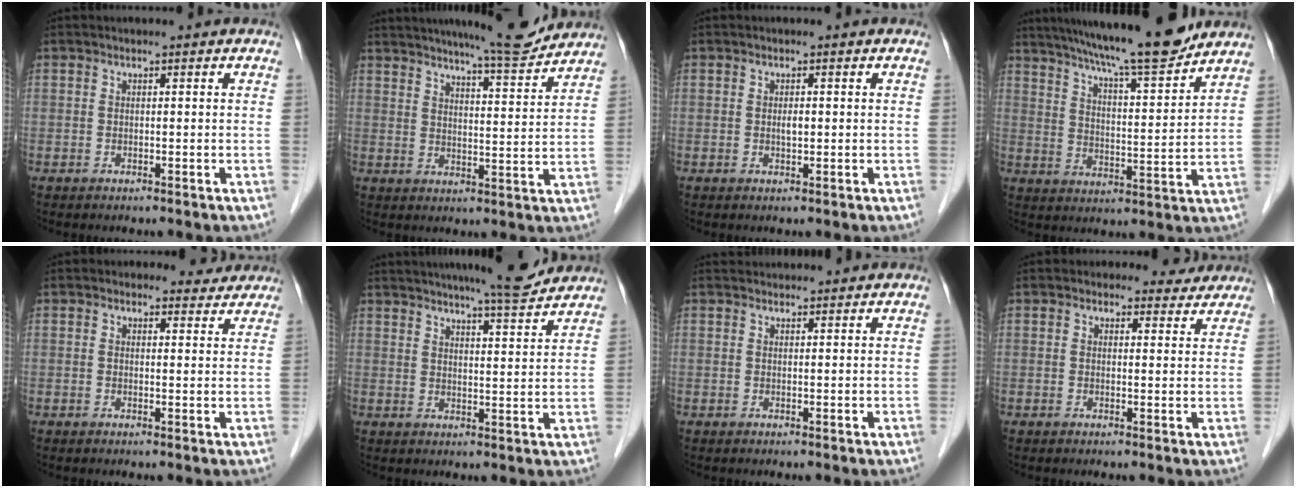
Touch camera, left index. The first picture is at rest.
{"total": 10.9, "force": [10.0, 0.3, 4.3], "torque": [-0.064, -0.004, 0.135]}
{"total": 1.2, "force": [0.0, 0.4, 1.1], "torque": [-0.022, 0.000, 0.001]}
{"total": 16.0, "force": [13.7, 0.6, 8.2], "torque": [-0.131, 0.001, 0.208]}
{"total": 3.2, "force": [2.8, 1.4, -0.1], "torque": [0.004, -0.002, 0.024]}
{"total": 9.4, "force": [8.5, 0.2, 3.9], "torque": [-0.063, 0.000, 0.113]}
{"total": 4.0, "force": [3.9, 0.8, 0.4], "torque": [-0.007, 0.036, 0.057]}
{"total": 3.8, "force": [3.4, 1.6, -0.1], "torque": [0.008, -0.003, 0.029]}